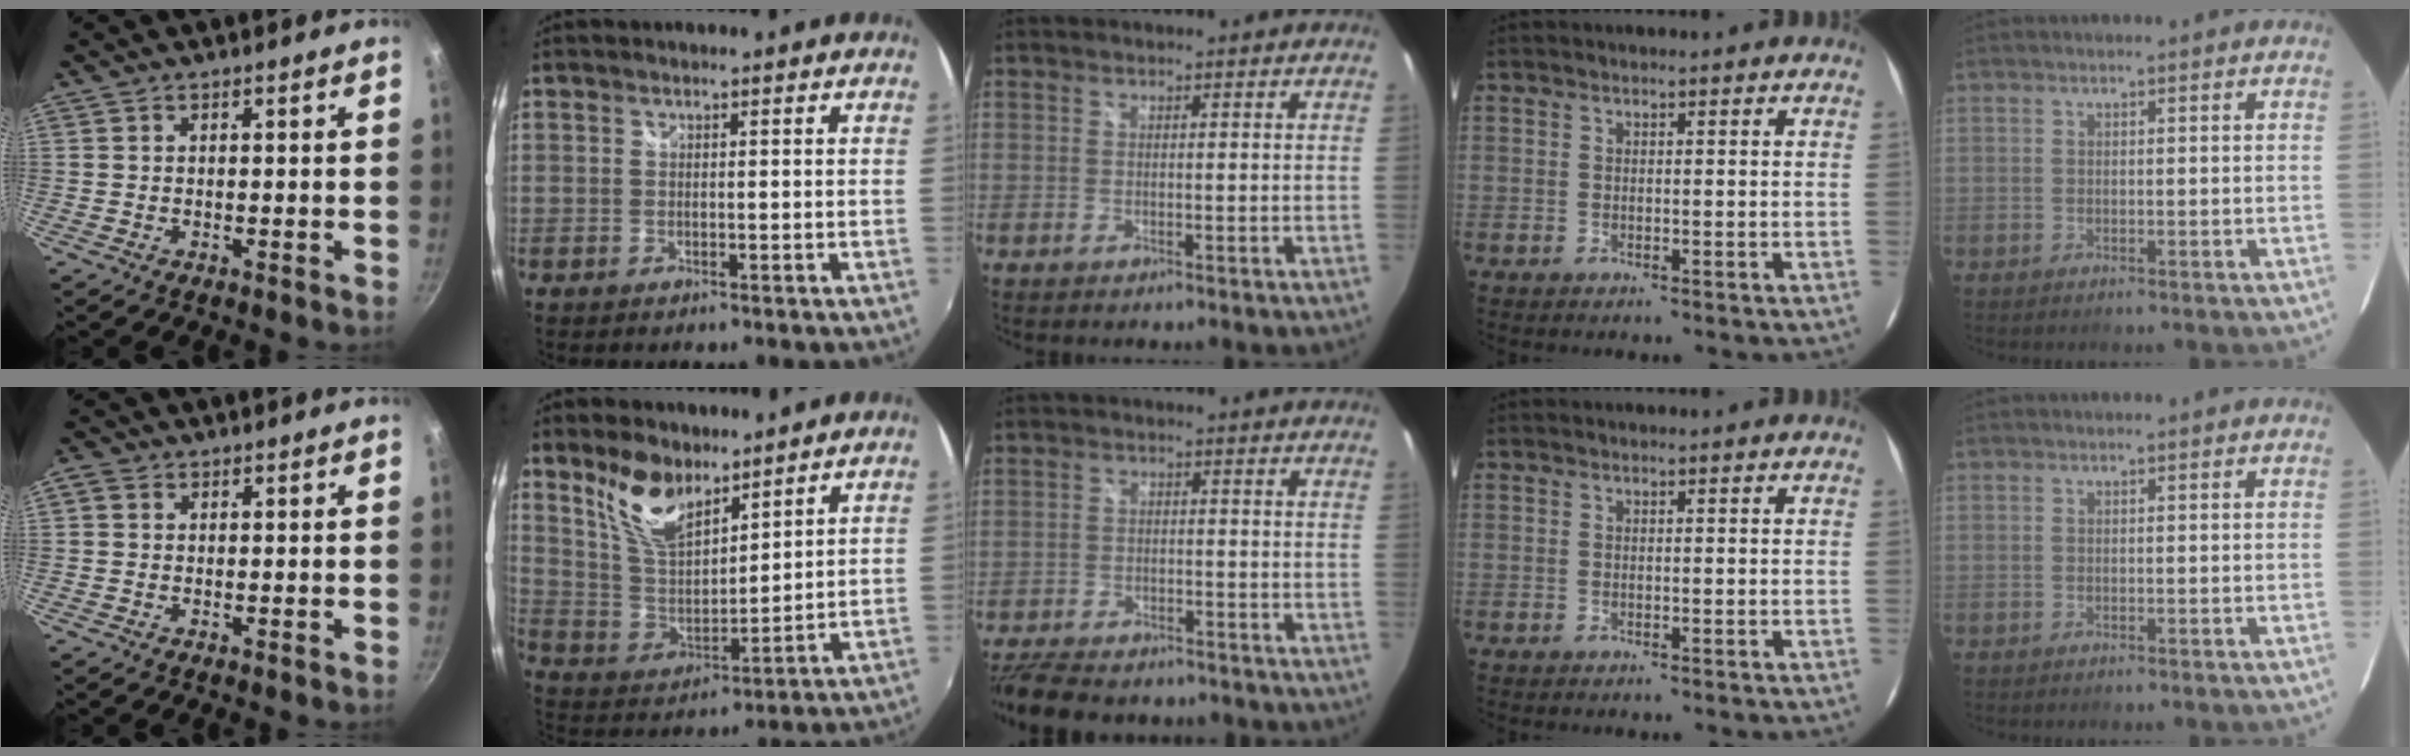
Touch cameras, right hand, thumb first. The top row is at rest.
{"thumb": {"total": 1.6, "force": [0.3, 1.4, 0.7], "torque": [-0.014, 0.005, 0.002]}, "index": {"total": 11.6, "force": [8.2, 4.9, 6.6], "torque": [-0.130, 0.004, 0.166]}, "middle": {"total": 13.8, "force": [-11.4, 5.3, 5.6], "torque": [-0.131, -0.010, -0.171]}}